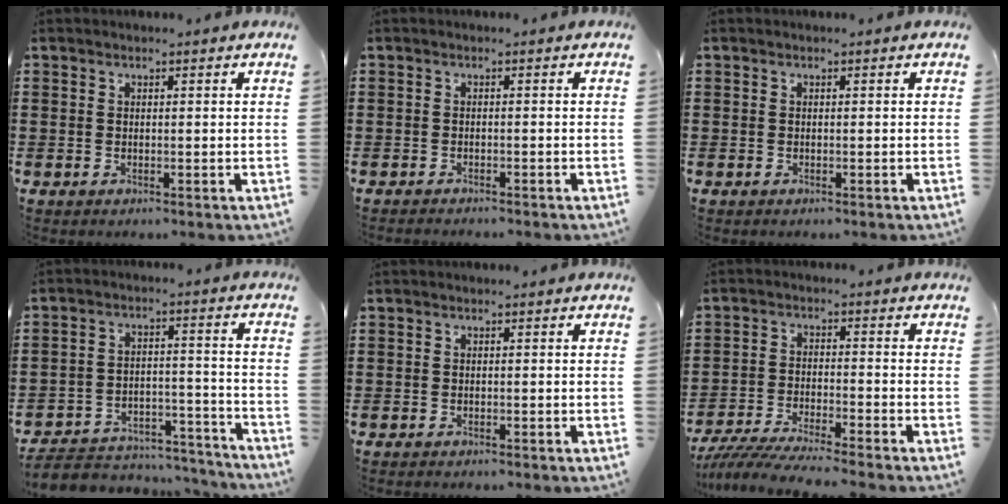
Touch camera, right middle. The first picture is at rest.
{"total": 1.0, "force": [-1.0, 0.1, -0.1], "torque": [-0.002, 0.003, -0.022]}
{"total": 0.0}
{"total": 5.7, "force": [-5.4, 1.5, 1.0], "torque": [-0.020, 0.013, -0.109]}
{"total": 0.6, "force": [-0.6, 0.1, 0.0], "torque": [-0.001, 0.001, -0.013]}
{"total": 5.7, "force": [-5.4, 0.0, 1.6], "torque": [-0.046, -0.012, -0.111]}